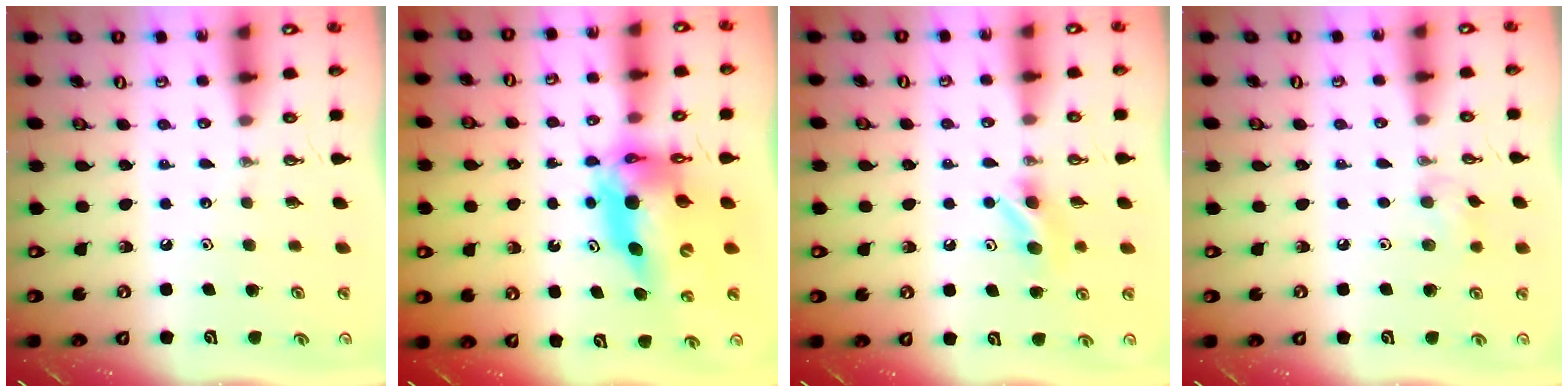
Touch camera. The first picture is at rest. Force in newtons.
{"total": 12.5, "press": 12.4, "slide": 1.3}
{"total": 5.7, "press": 5.5, "slide": 1.5}
{"total": 7.4, "press": 7.3, "slide": 1.5}